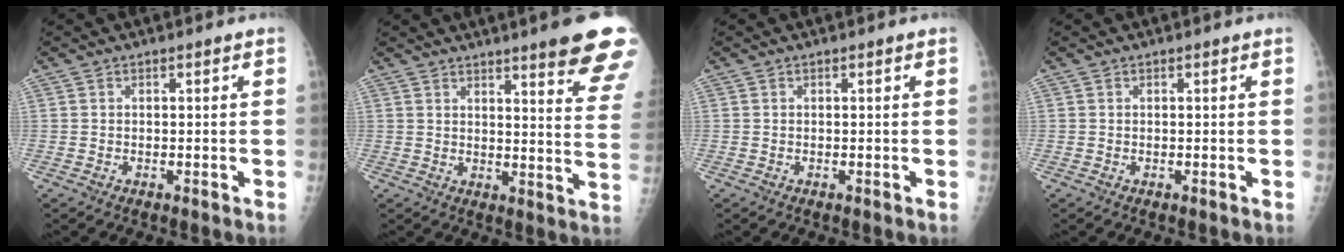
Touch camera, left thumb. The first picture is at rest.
{"total": 16.4, "force": [11.7, 1.8, 11.3], "torque": [-0.115, -0.064, 0.135]}
{"total": 0.0}
{"total": 0.0}